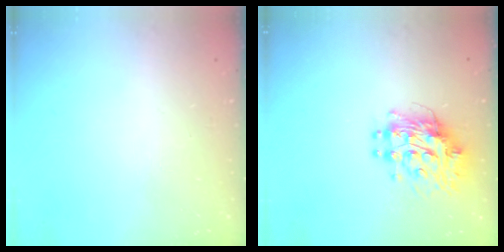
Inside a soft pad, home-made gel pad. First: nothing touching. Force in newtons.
{"total": 11.5, "press": 11.5, "slide": 1.0}